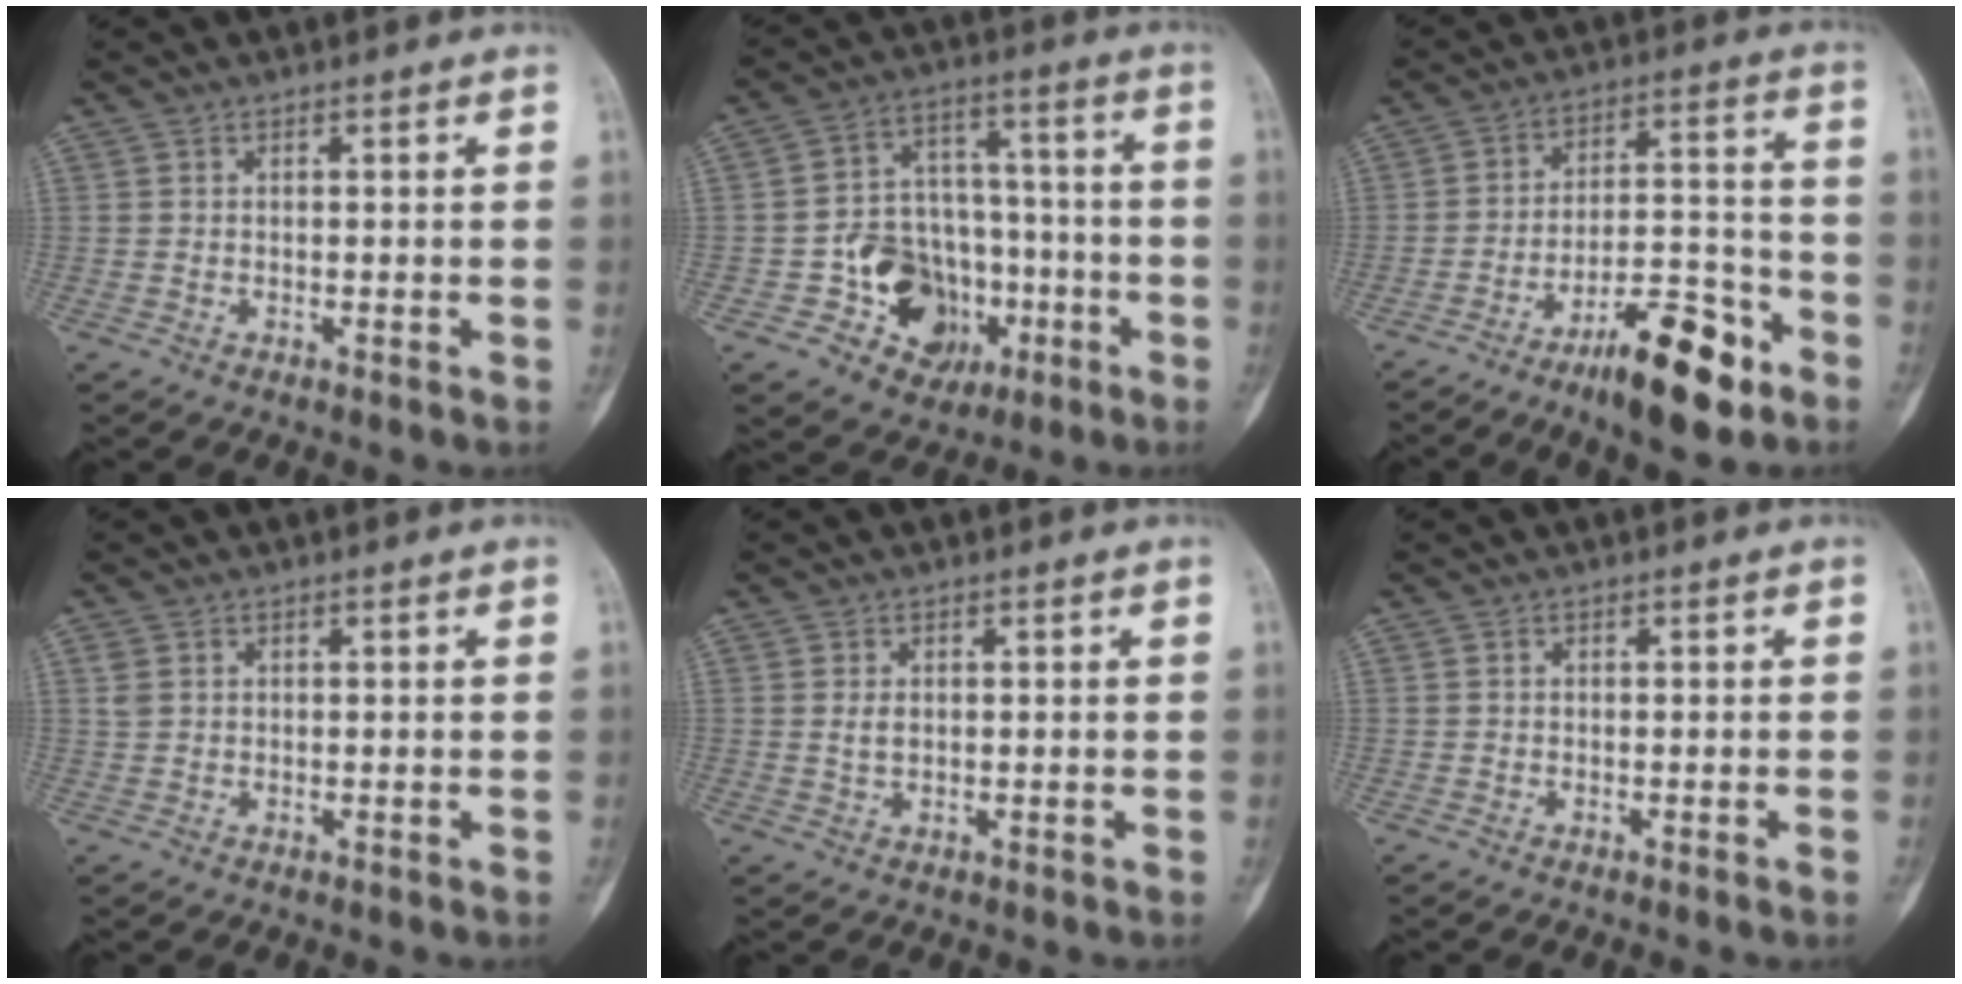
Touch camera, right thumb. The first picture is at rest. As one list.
[{"total": 14.8, "force": [-5.0, 12.1, 6.9], "torque": [-0.052, 0.059, -0.068]}, {"total": 13.8, "force": [-8.5, 4.4, 9.9], "torque": [-0.146, 0.069, -0.134]}, {"total": 1.5, "force": [0.6, 1.2, 0.8], "torque": [-0.015, 0.004, 0.016]}, {"total": 1.8, "force": [0.3, 1.1, 1.4], "torque": [-0.024, -0.003, 0.009]}, {"total": 0.6, "force": [-0.3, -0.1, 0.4], "torque": [-0.009, 0.000, -0.005]}]